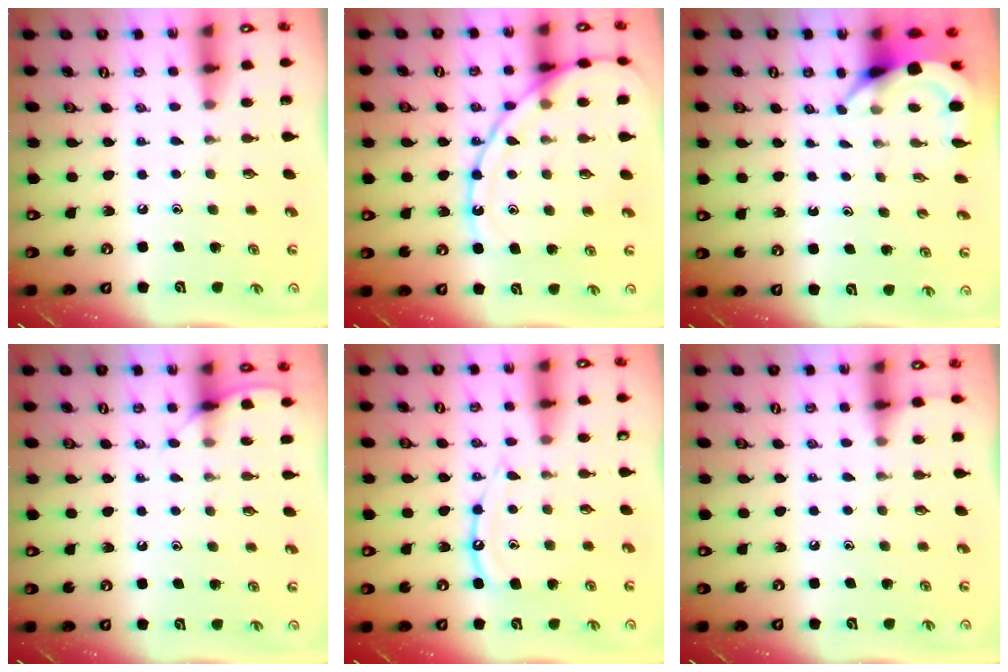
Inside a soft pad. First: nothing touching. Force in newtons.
{"total": 13.7, "press": 13.6, "slide": 1.2}
{"total": 3.9, "press": 3.9, "slide": 0.1}
{"total": 5.9, "press": 5.8, "slide": 0.6}
{"total": 11.2, "press": 11.2, "slide": 1.0}
{"total": 2.9, "press": 2.9, "slide": 0.4}